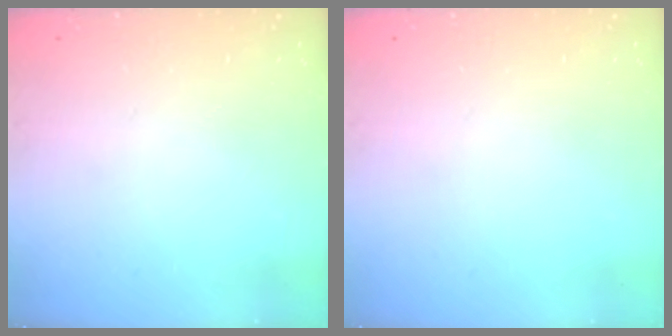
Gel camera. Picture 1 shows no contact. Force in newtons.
{"total": 0.0}